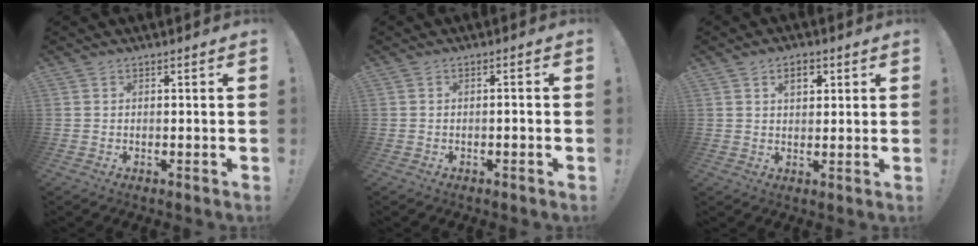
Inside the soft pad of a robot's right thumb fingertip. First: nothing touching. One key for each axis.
{"total": 1.2, "fx": -0.8, "fy": -0.1, "fz": 0.8, "tx": -0.013, "ty": -0.001, "tz": -0.015}
{"total": 4.9, "fx": 2.2, "fy": 2.8, "fz": 3.3, "tx": -0.040, "ty": -0.002, "tz": 0.034}